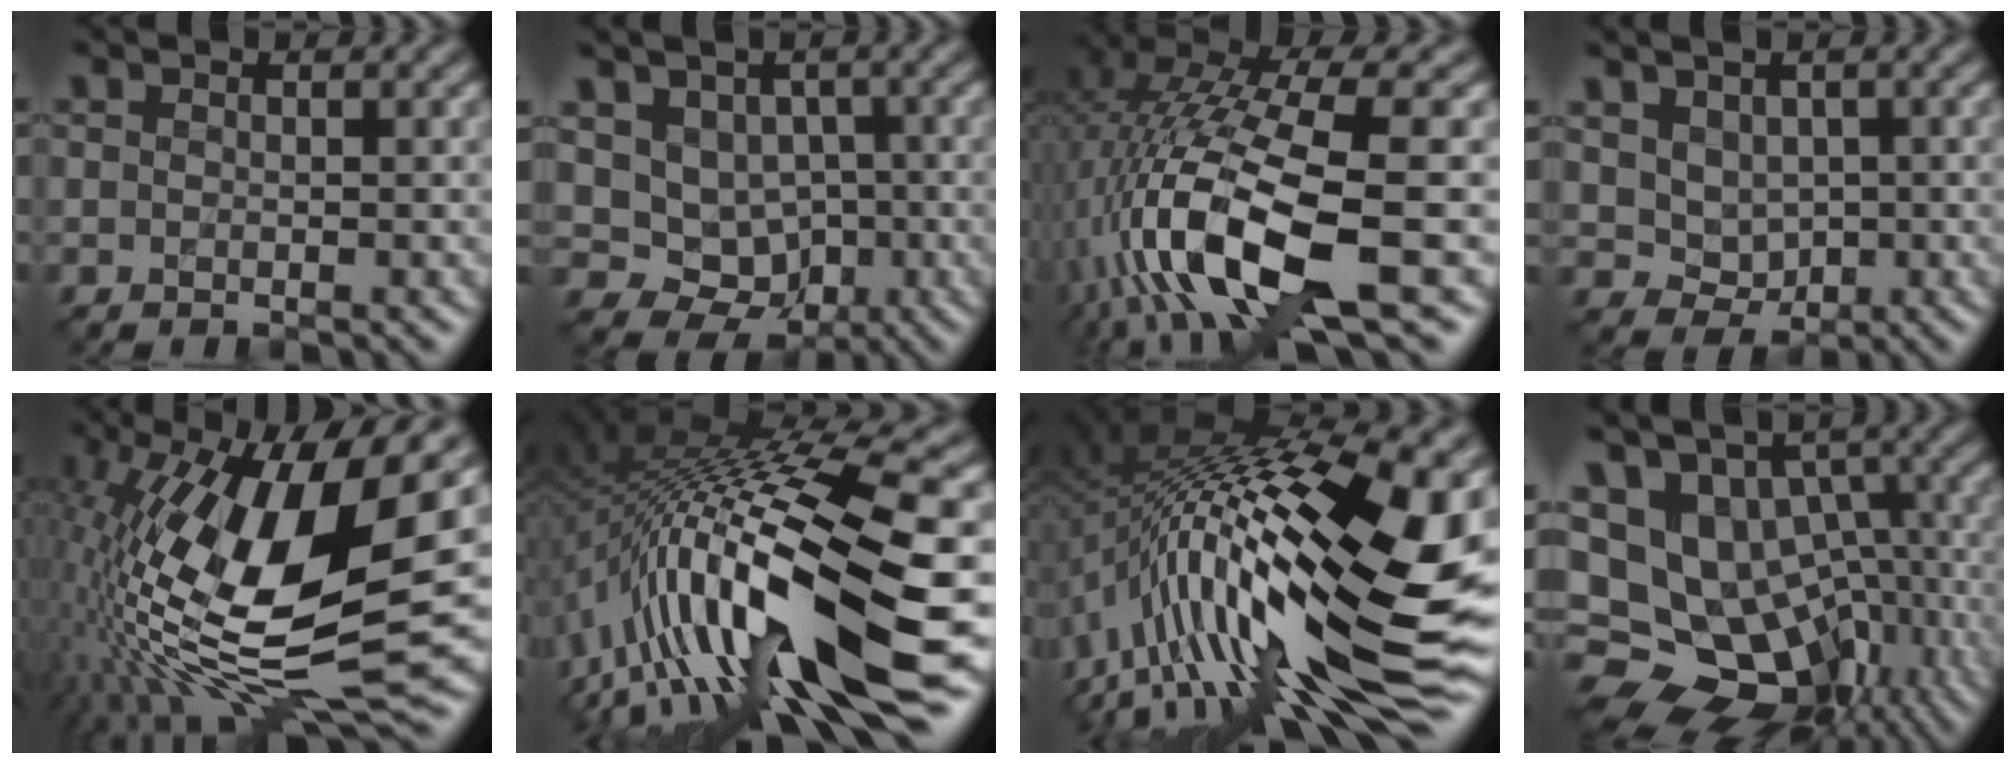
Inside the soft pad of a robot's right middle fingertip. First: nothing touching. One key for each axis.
{"total": 8.2, "fx": -0.3, "fy": 7.3, "fz": 3.7, "tx": -0.063, "ty": 0.007, "tz": -0.016}
{"total": 13.5, "fx": -3.5, "fy": 4.2, "fz": 12.4, "tx": -0.243, "ty": 0.000, "tz": -0.057}
{"total": 4.2, "fx": 1.0, "fy": 3.5, "fz": 2.1, "tx": -0.036, "ty": -0.001, "tz": 0.027}
{"total": 16.6, "fx": 1.3, "fy": 6.2, "fz": 15.3, "tx": -0.297, "ty": -0.006, "tz": 0.020}
{"total": 17.4, "fx": -3.1, "fy": 4.7, "fz": 16.5, "tx": -0.304, "ty": 0.022, "tz": -0.060}
{"total": 19.7, "fx": -2.3, "fy": 7.6, "fz": 18.0, "tx": -0.323, "ty": 0.021, "tz": -0.054}
{"total": 16.5, "fx": -3.7, "fy": 12.3, "fz": 10.3, "tx": -0.190, "ty": 0.006, "tz": -0.021}